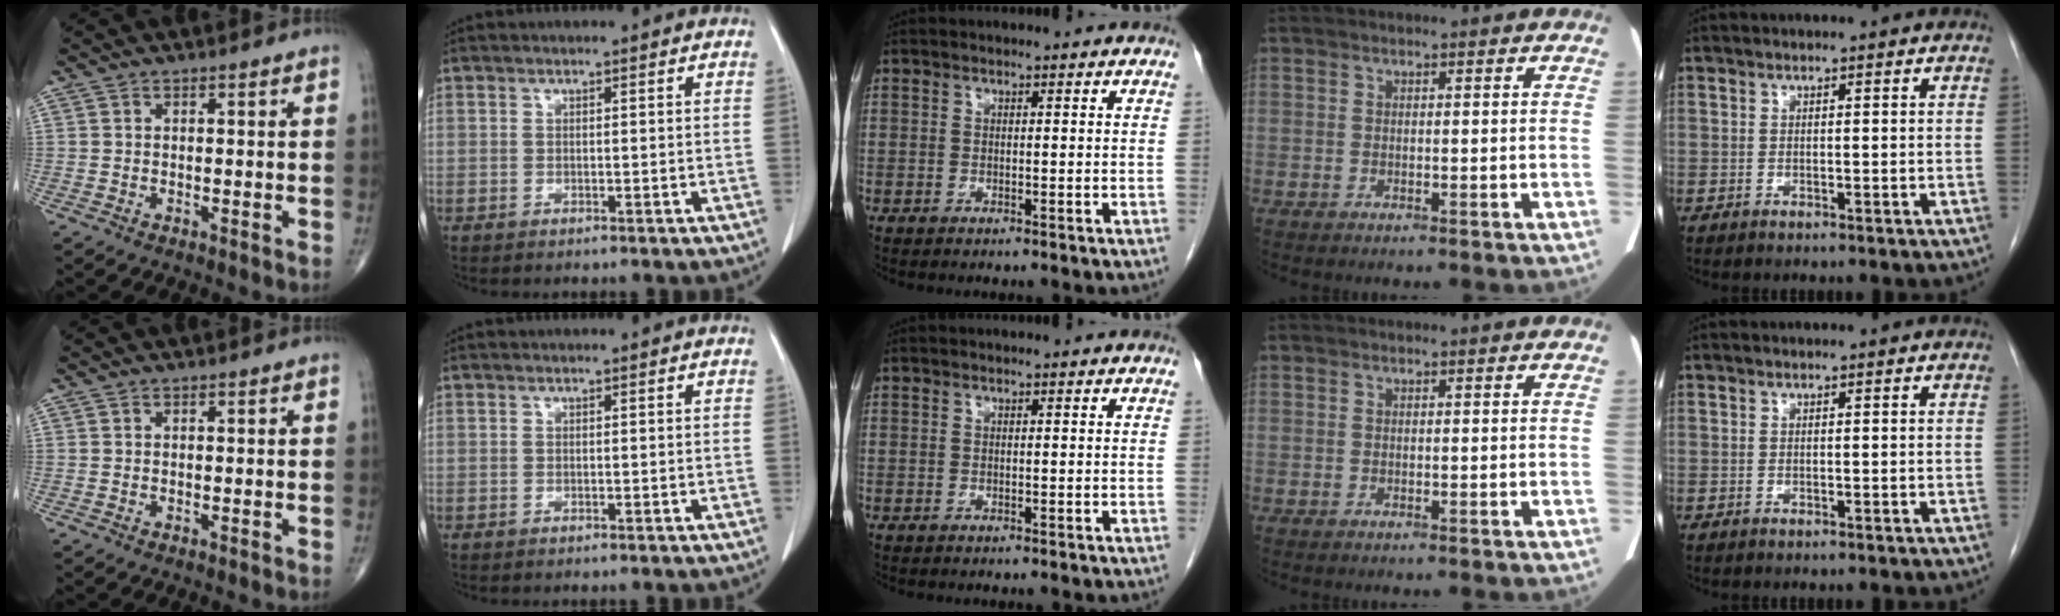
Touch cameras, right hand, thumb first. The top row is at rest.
{}